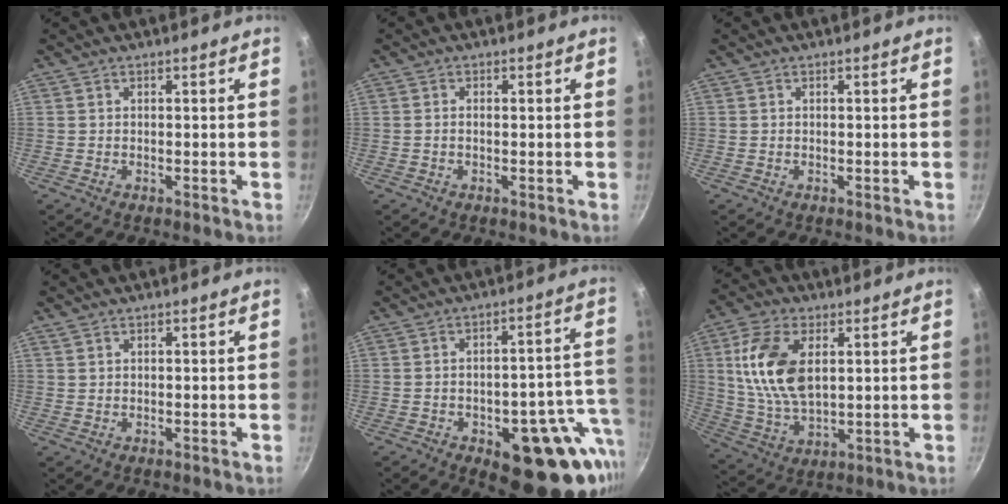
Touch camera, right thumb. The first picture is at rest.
{"total": 0.8, "force": [-0.1, 0.3, 0.7], "torque": [-0.013, 0.003, -0.003]}
{"total": 0.0}
{"total": 0.6, "force": [0.4, 0.3, 0.2], "torque": [-0.005, 0.001, 0.008]}
{"total": 19.6, "force": [-6.6, 9.5, 15.8], "torque": [-0.134, 0.019, -0.076]}
{"total": 14.4, "force": [3.4, 8.1, 11.4], "torque": [-0.211, -0.011, 0.070]}